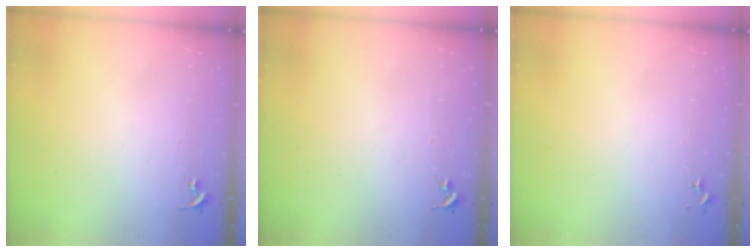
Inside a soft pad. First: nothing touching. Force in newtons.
{"total": 0.0}
{"total": 0.0}